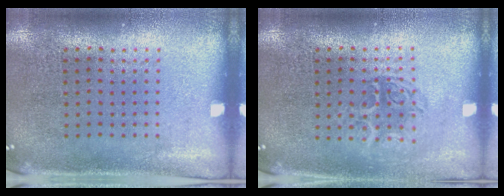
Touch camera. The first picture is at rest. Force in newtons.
{"total": 1.2, "press": 1.1, "slide": 0.4}